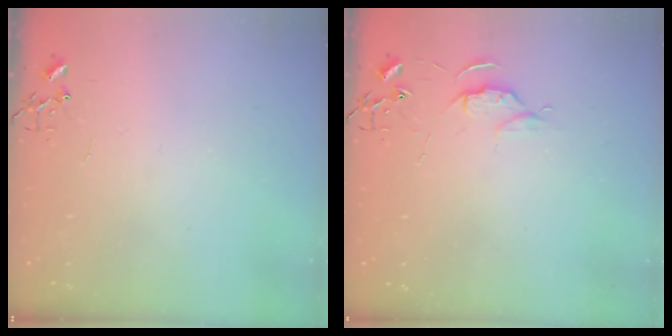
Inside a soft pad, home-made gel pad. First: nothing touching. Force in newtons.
{"total": 5.7, "press": 5.6, "slide": 0.6}